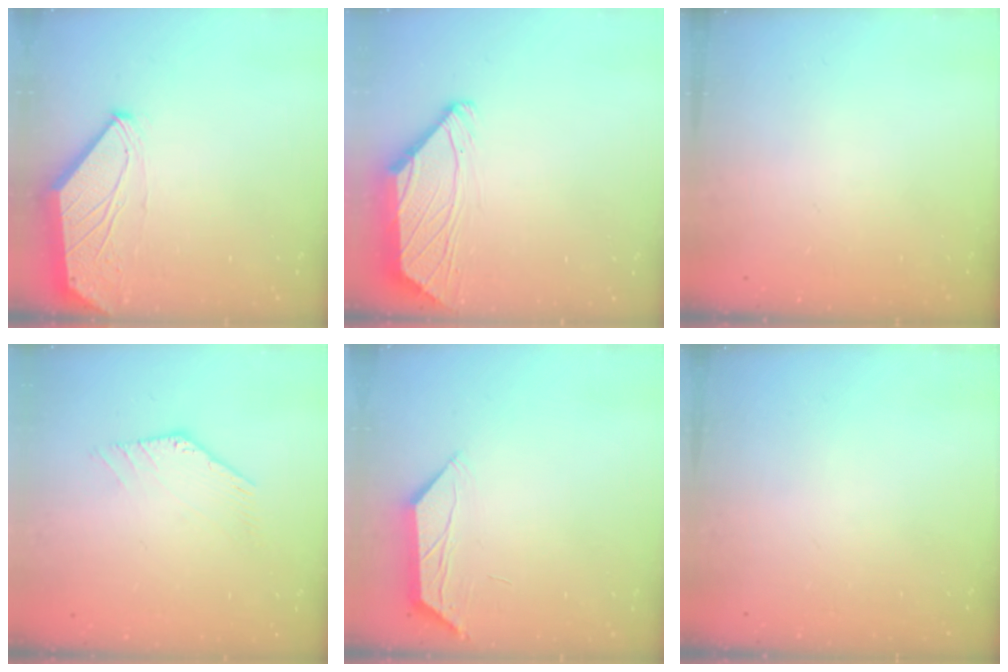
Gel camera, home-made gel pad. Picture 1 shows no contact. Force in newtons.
{"total": 1.6, "press": 1.5, "slide": 0.6}
{"total": 0.0}
{"total": 0.0}
{"total": 4.0, "press": 3.9, "slide": 0.5}
{"total": 0.0}